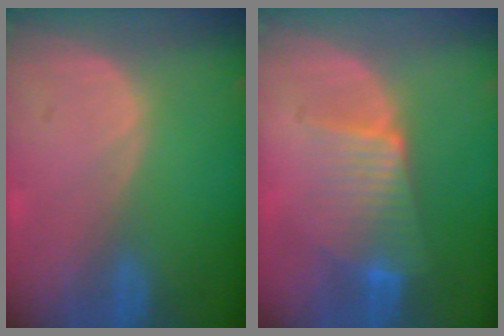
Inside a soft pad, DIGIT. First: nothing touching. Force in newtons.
{"total": 6.6, "press": 6.2, "slide": 2.4}